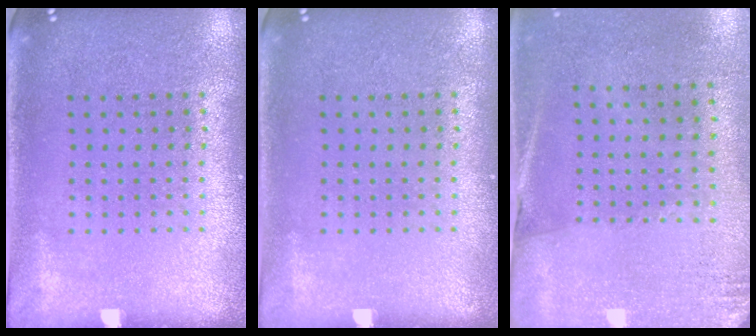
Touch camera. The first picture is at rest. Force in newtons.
{"total": 0.0}
{"total": 2.7, "press": 2.4, "slide": 1.3}